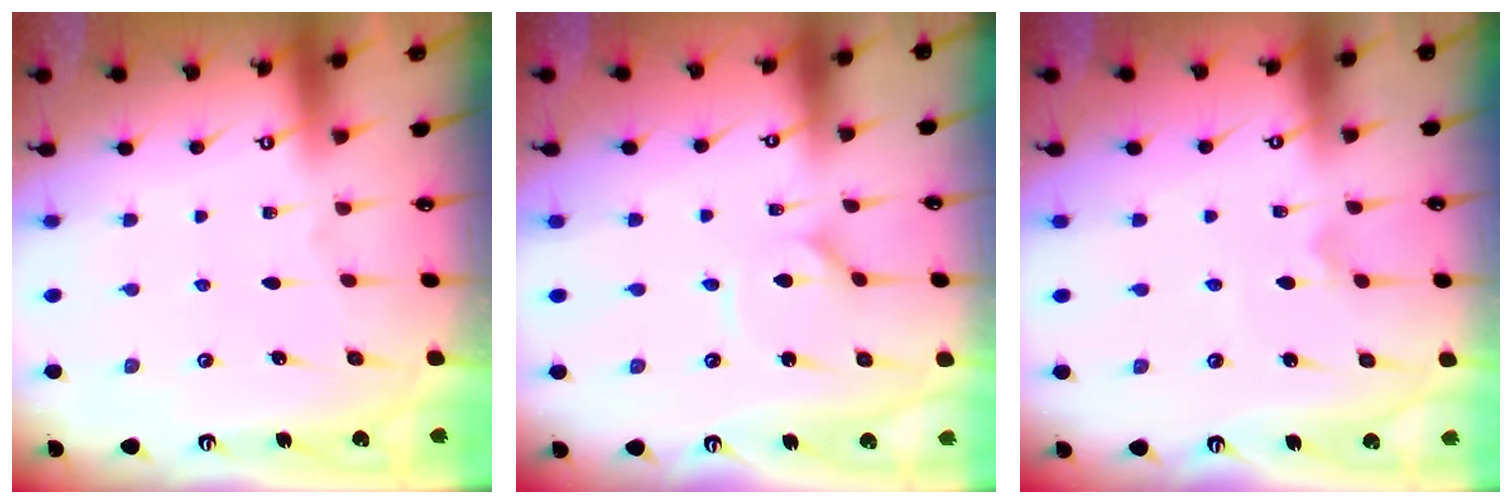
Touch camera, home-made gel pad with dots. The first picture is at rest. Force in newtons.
{"total": 1.1, "press": 1.1, "slide": 0.2}
{"total": 2.5, "press": 2.5, "slide": 0.1}